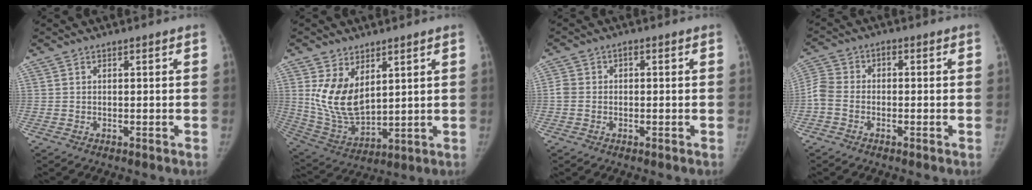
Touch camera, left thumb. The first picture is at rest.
{"total": 11.8, "force": [4.3, 6.9, 8.6], "torque": [-0.145, -0.031, 0.106]}
{"total": 2.5, "force": [-0.4, 2.0, 1.5], "torque": [-0.028, 0.008, -0.012]}
{"total": 5.1, "force": [-1.8, 3.4, 3.3], "torque": [-0.077, 0.021, -0.047]}